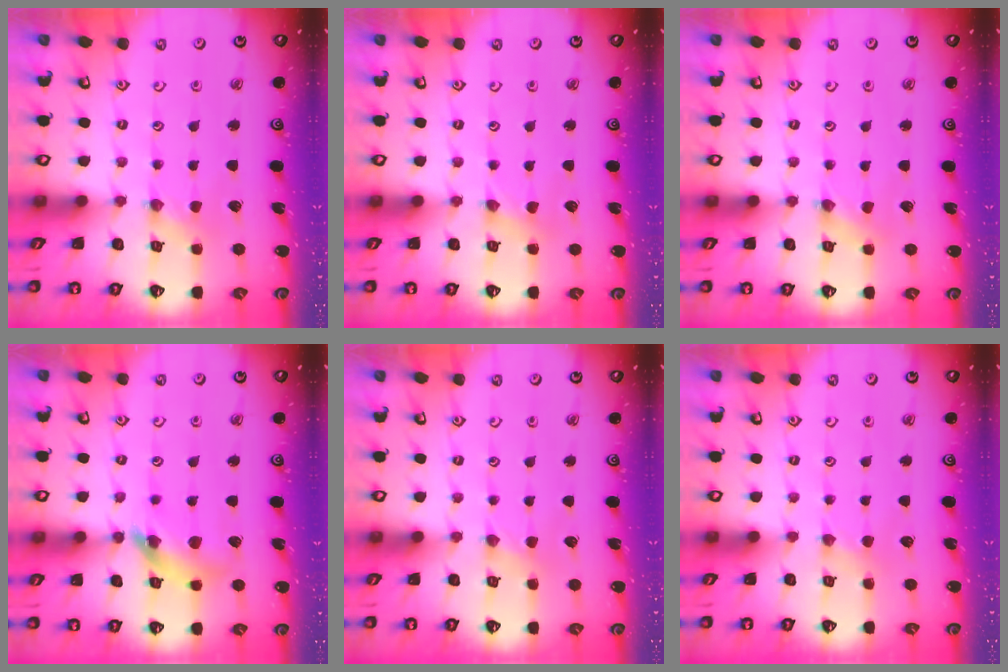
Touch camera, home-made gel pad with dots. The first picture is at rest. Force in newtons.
{"total": 1.5, "press": 1.5, "slide": 0.4}
{"total": 0.0}
{"total": 12.4, "press": 12.3, "slide": 1.6}
{"total": 1.8, "press": 1.8, "slide": 0.4}
{"total": 2.4, "press": 2.4, "slide": 0.4}